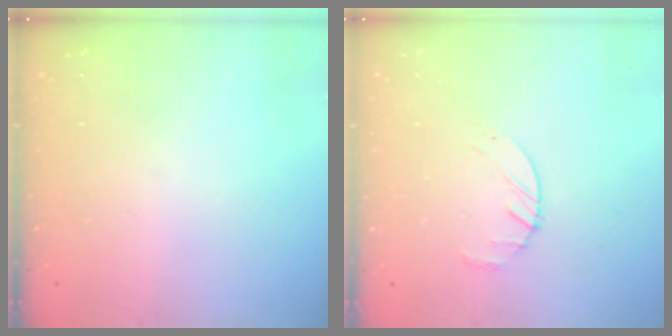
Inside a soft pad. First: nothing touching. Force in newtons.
{"total": 2.4, "press": 2.3, "slide": 0.3}